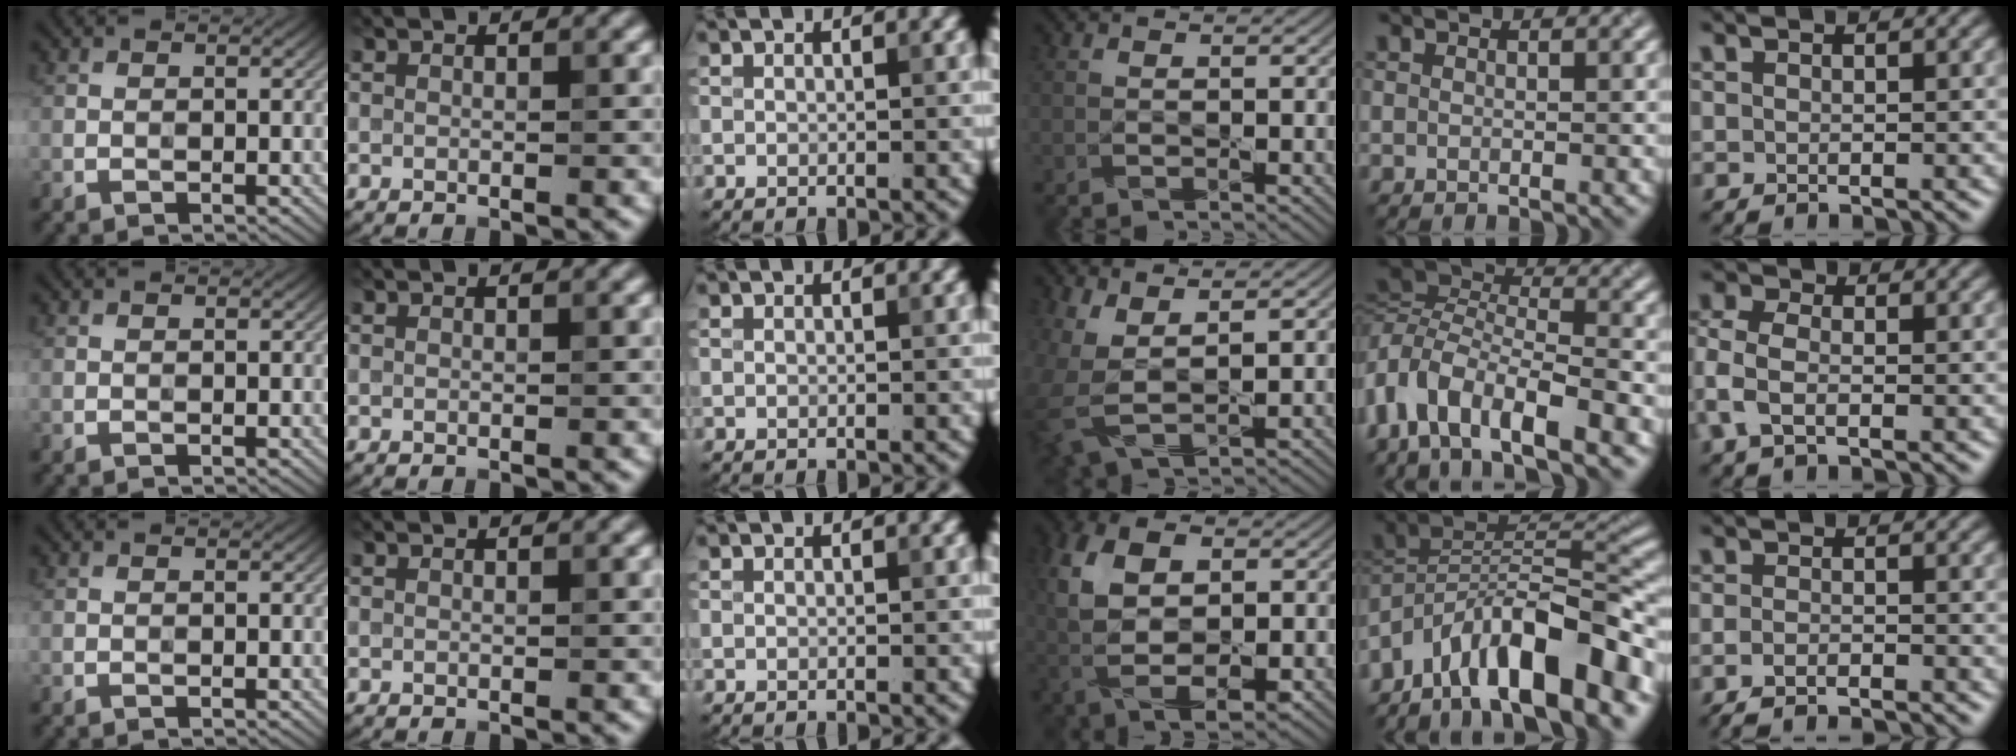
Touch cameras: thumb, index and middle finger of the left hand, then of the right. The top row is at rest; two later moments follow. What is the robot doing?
{"motion": "wipe", "object": "measuring cup"}